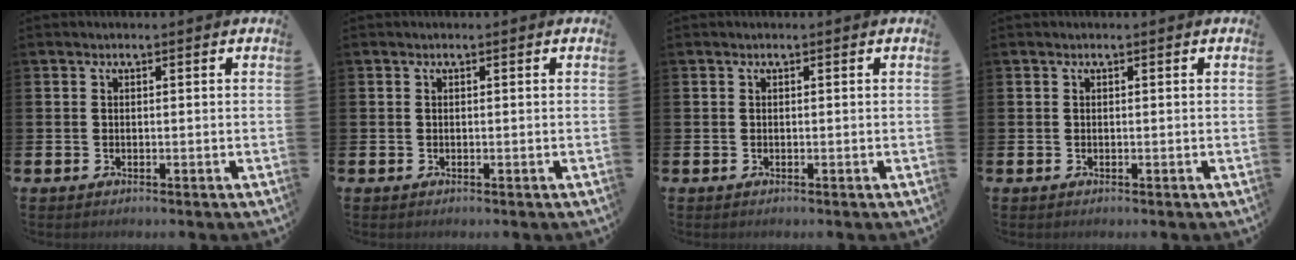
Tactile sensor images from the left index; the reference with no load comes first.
{"total": 0.0}
{"total": 0.0}
{"total": 0.0}